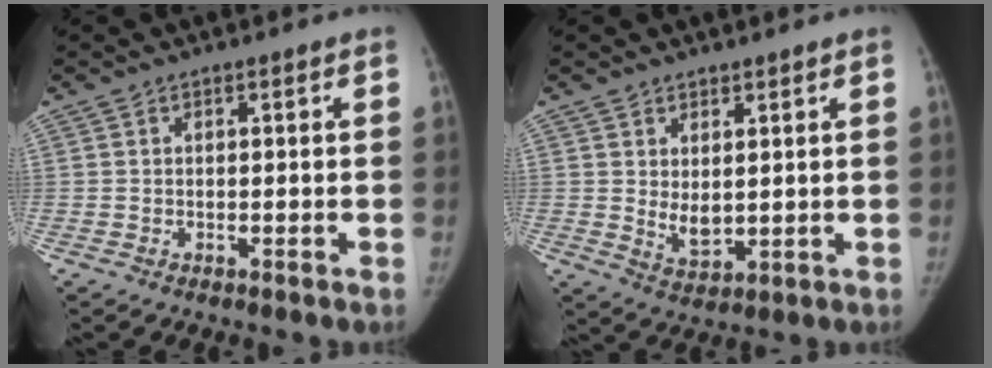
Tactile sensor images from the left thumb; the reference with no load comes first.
{"total": 4.3, "force": [1.2, 2.6, 3.2], "torque": [-0.044, -0.023, 0.032]}